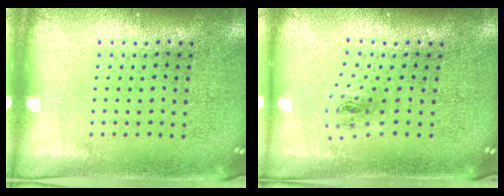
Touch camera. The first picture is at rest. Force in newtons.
{"total": 1.0, "press": 0.4, "slide": 0.9}